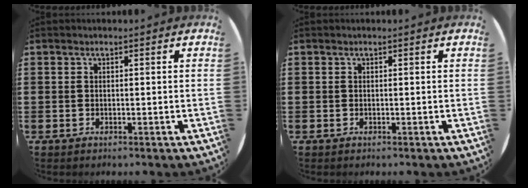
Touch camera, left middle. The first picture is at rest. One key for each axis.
{"total": 0.0}